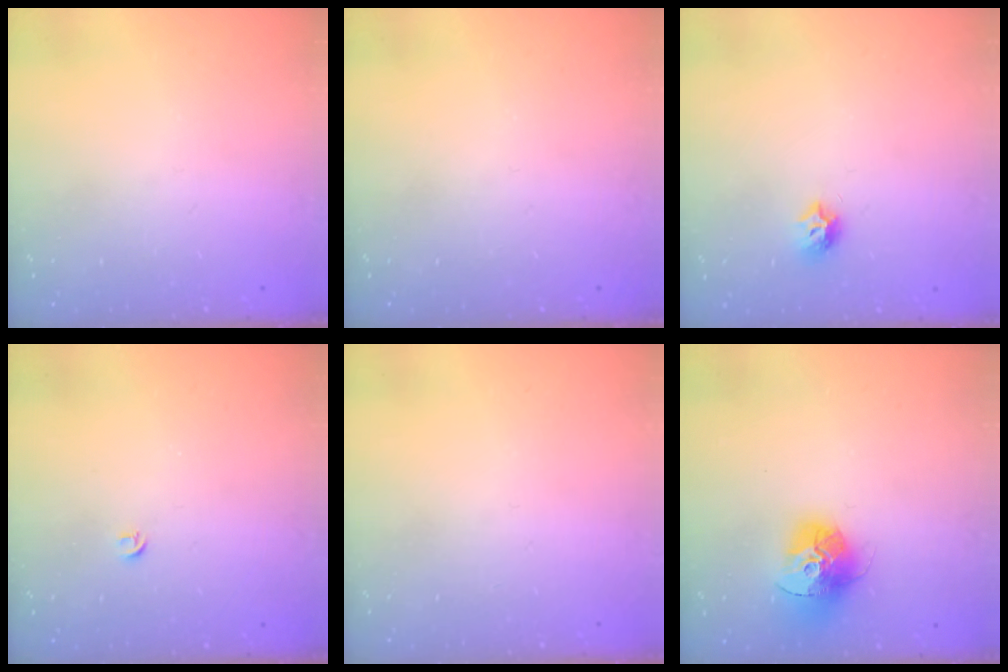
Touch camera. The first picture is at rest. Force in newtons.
{"total": 0.0}
{"total": 6.4, "press": 6.4, "slide": 0.3}
{"total": 3.4, "press": 3.3, "slide": 0.6}
{"total": 0.0}
{"total": 15.2, "press": 15.2, "slide": 1.5}